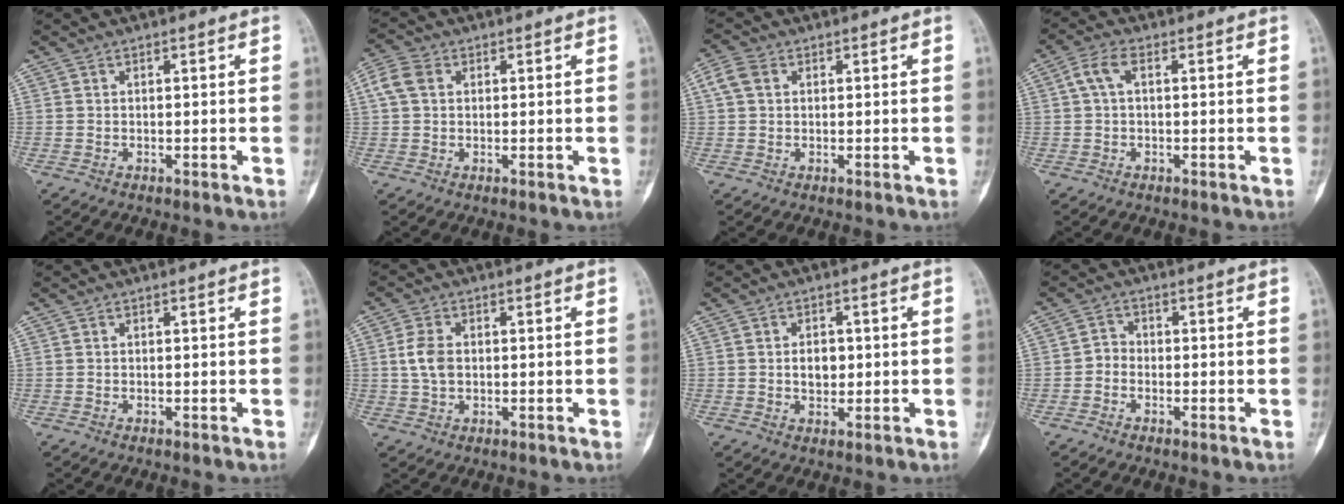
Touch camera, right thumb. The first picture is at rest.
{"total": 4.7, "force": [1.2, 3.5, 2.9], "torque": [-0.068, 0.015, 0.020]}
{"total": 3.7, "force": [1.1, 2.8, 2.2], "torque": [-0.051, 0.012, 0.020]}
{"total": 3.9, "force": [0.7, 1.8, 3.4], "torque": [-0.075, 0.015, 0.010]}
{"total": 0.0}
{"total": 4.8, "force": [0.4, 3.2, 3.6], "torque": [-0.072, 0.005, 0.005]}
{"total": 3.9, "force": [0.2, 2.8, 2.7], "torque": [-0.026, 0.003, 0.004]}
{"total": 2.2, "force": [-1.0, 1.7, 0.9], "torque": [-0.004, 0.010, -0.027]}